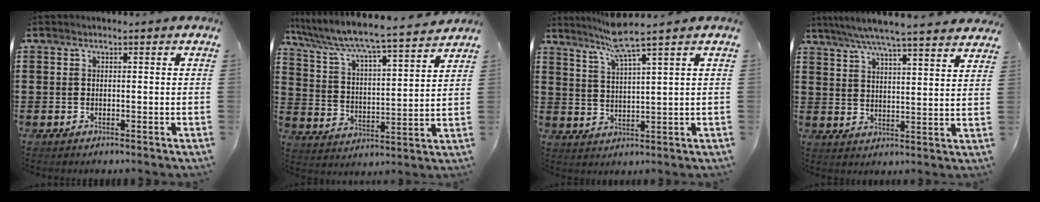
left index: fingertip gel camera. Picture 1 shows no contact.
{"total": 5.2, "force": [4.9, -0.2, 1.8], "torque": [-0.063, -0.044, 0.071]}
{"total": 6.2, "force": [4.9, -0.9, 3.8], "torque": [-0.089, -0.016, 0.083]}
{"total": 5.9, "force": [5.2, -0.4, 2.7], "torque": [-0.071, -0.027, 0.089]}